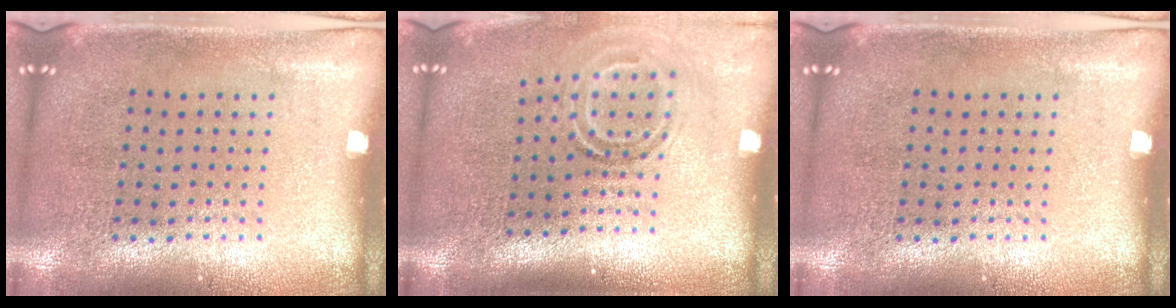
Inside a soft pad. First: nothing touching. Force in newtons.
{"total": 1.7, "press": 1.1, "slide": 1.3}
{"total": 0.0}